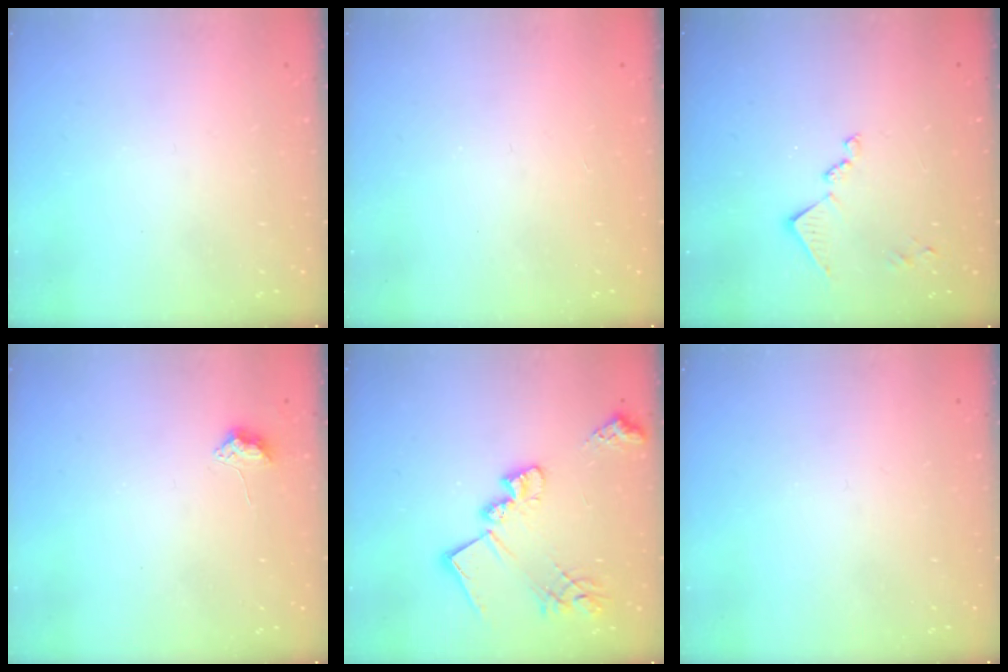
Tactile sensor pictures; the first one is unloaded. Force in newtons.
{"total": 1.5, "press": 1.2, "slide": 0.9}
{"total": 9.6, "press": 9.5, "slide": 0.5}
{"total": 3.8, "press": 3.8, "slide": 0.5}
{"total": 18.4, "press": 18.4, "slide": 1.4}
{"total": 0.0}